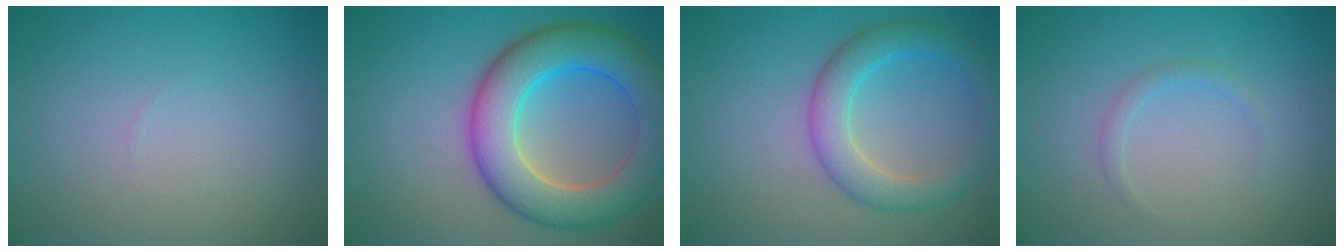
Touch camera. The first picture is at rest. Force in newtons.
{"total": 9.3, "press": 9.3, "slide": 0.3}
{"total": 4.5, "press": 4.4, "slide": 0.3}
{"total": 1.0, "press": 1.0, "slide": 0.0}